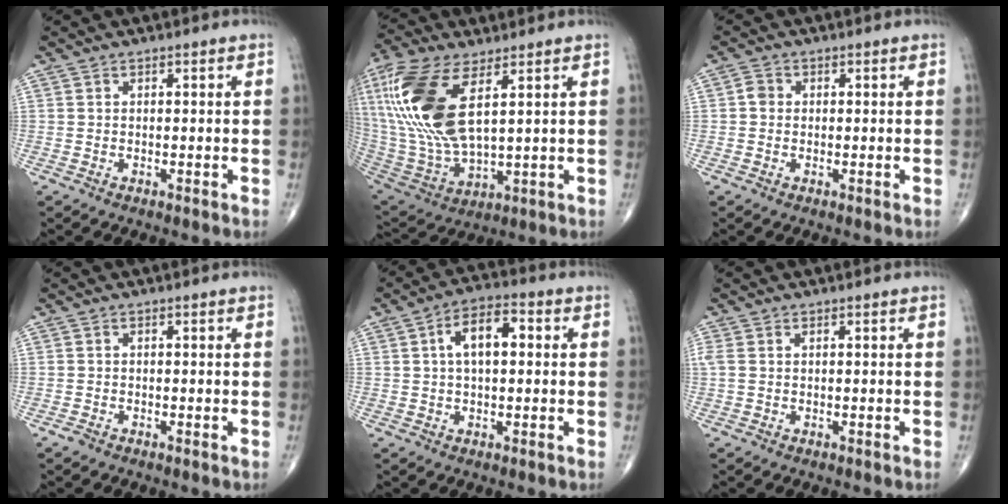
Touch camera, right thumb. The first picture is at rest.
{"total": 21.6, "force": [6.7, 9.5, 18.2], "torque": [-0.415, -0.024, 0.134]}
{"total": 1.8, "force": [0.0, 1.6, 0.8], "torque": [-0.008, 0.004, -0.004]}
{"total": 0.9, "force": [-0.6, 0.3, 0.6], "torque": [-0.014, -0.002, -0.015]}
{"total": 8.0, "force": [1.3, 4.0, 6.8], "torque": [-0.108, 0.018, 0.015]}
{"total": 2.0, "force": [0.3, 1.2, 1.6], "torque": [-0.063, 0.013, 0.009]}